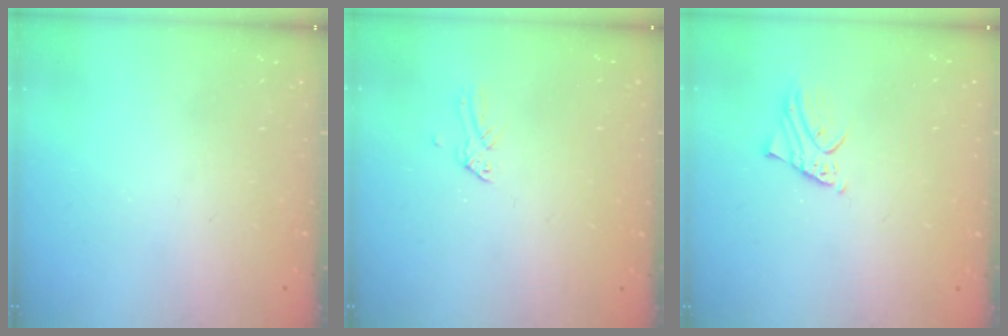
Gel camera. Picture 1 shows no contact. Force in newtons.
{"total": 0.0}
{"total": 1.8, "press": 1.8, "slide": 0.4}